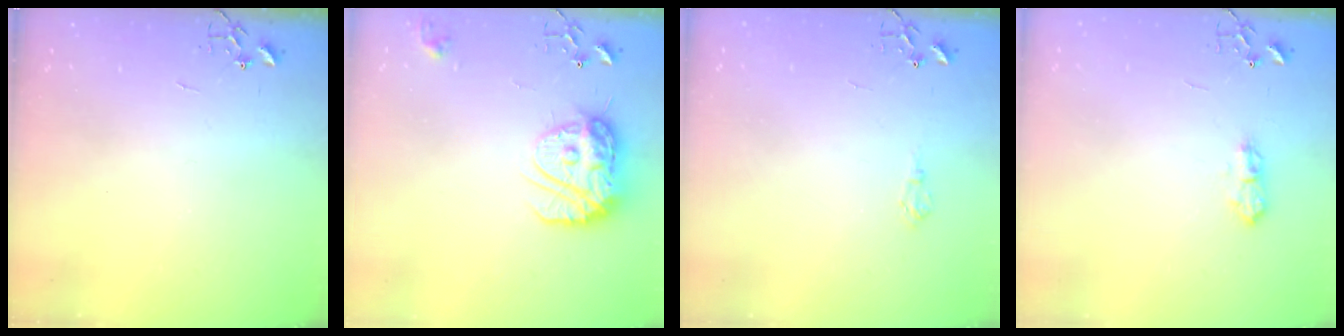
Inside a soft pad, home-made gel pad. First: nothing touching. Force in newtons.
{"total": 14.6, "press": 14.5, "slide": 1.5}
{"total": 5.5, "press": 5.5, "slide": 0.7}
{"total": 9.0, "press": 9.0, "slide": 1.0}